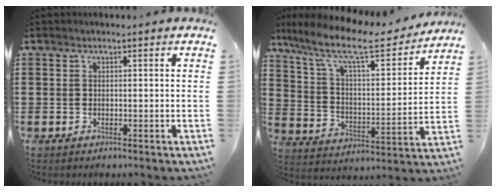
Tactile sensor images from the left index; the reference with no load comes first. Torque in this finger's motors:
{"motor_torque": [2.14, 0.00, 0.82, 0.21]}